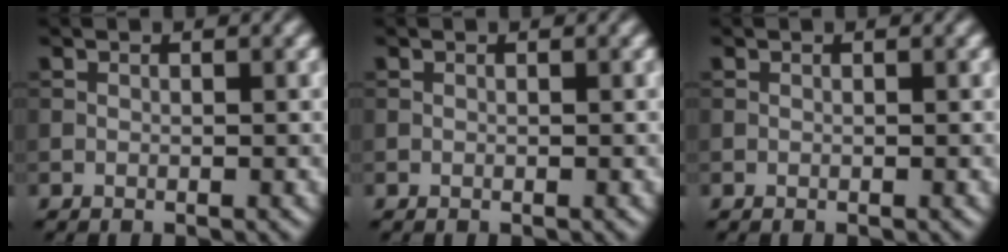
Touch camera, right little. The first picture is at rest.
{"total": 0.0}
{"total": 0.0}